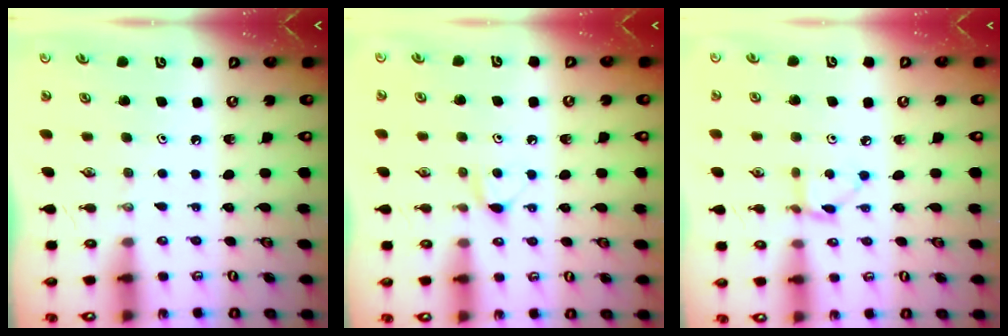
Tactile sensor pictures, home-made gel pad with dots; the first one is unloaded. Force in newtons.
{"total": 4.5, "press": 4.5, "slide": 0.6}
{"total": 3.4, "press": 3.4, "slide": 0.4}